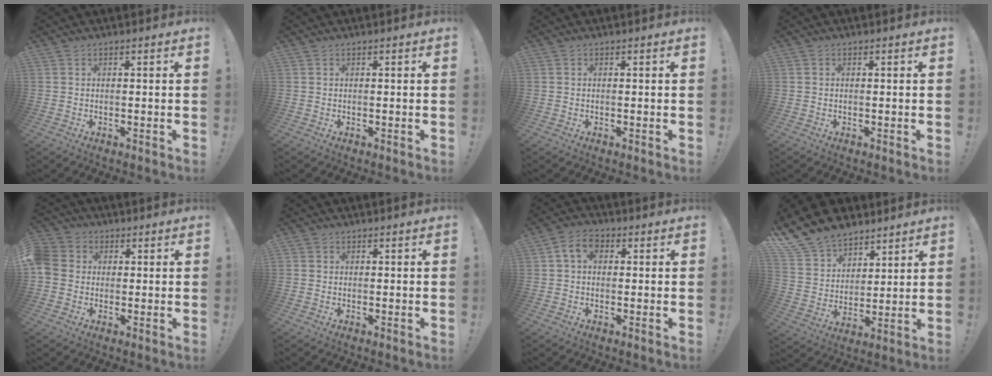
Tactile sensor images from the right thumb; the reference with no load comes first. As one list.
[{"total": 0.0}, {"total": 0.0}, {"total": 0.0}, {"total": 5.9, "force": [-0.2, 5.5, 2.3], "torque": [-0.048, 0.013, -0.004]}, {"total": 0.9, "force": [0.2, 0.8, 0.0], "torque": [-0.004, 0.003, 0.005]}, {"total": 6.1, "force": [1.5, 4.1, 4.1], "torque": [-0.075, 0.005, 0.027]}, {"total": 14.9, "force": [11.8, 8.1, 4.0], "torque": [-0.090, -0.083, 0.226]}]